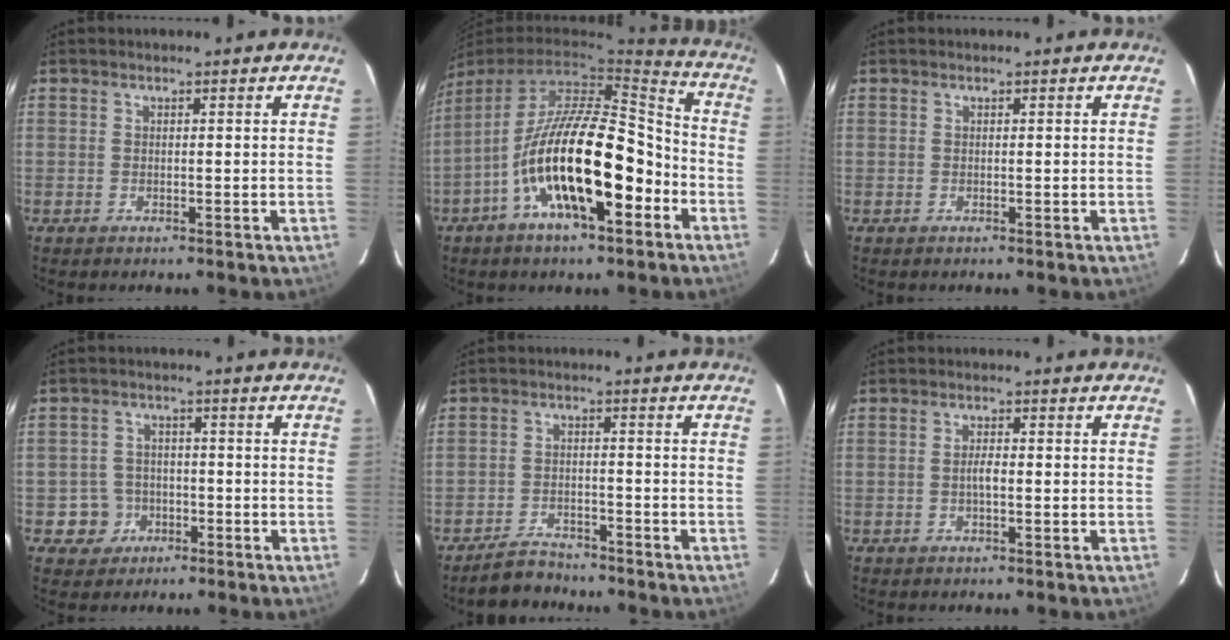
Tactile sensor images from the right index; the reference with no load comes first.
{"total": 20.0, "force": [-7.8, 6.7, 17.2], "torque": [-0.286, -0.008, -0.133]}
{"total": 0.0}
{"total": 5.2, "force": [-2.0, 4.8, 0.3], "torque": [-0.015, 0.022, -0.027]}
{"total": 5.3, "force": [-4.7, 2.3, 0.9], "torque": [-0.039, 0.009, -0.075]}
{"total": 1.8, "force": [-0.4, 0.5, 1.7], "torque": [-0.033, 0.003, -0.009]}